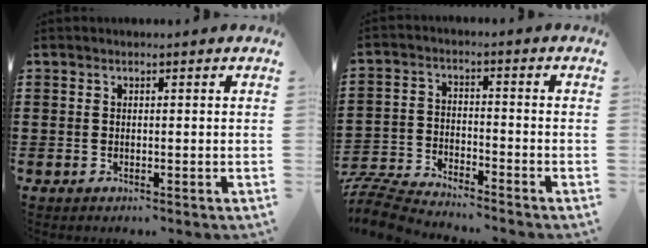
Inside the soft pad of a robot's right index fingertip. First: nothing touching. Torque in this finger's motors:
{"motor_torque": [-1.09, 1.05, 0.19, 0.03]}